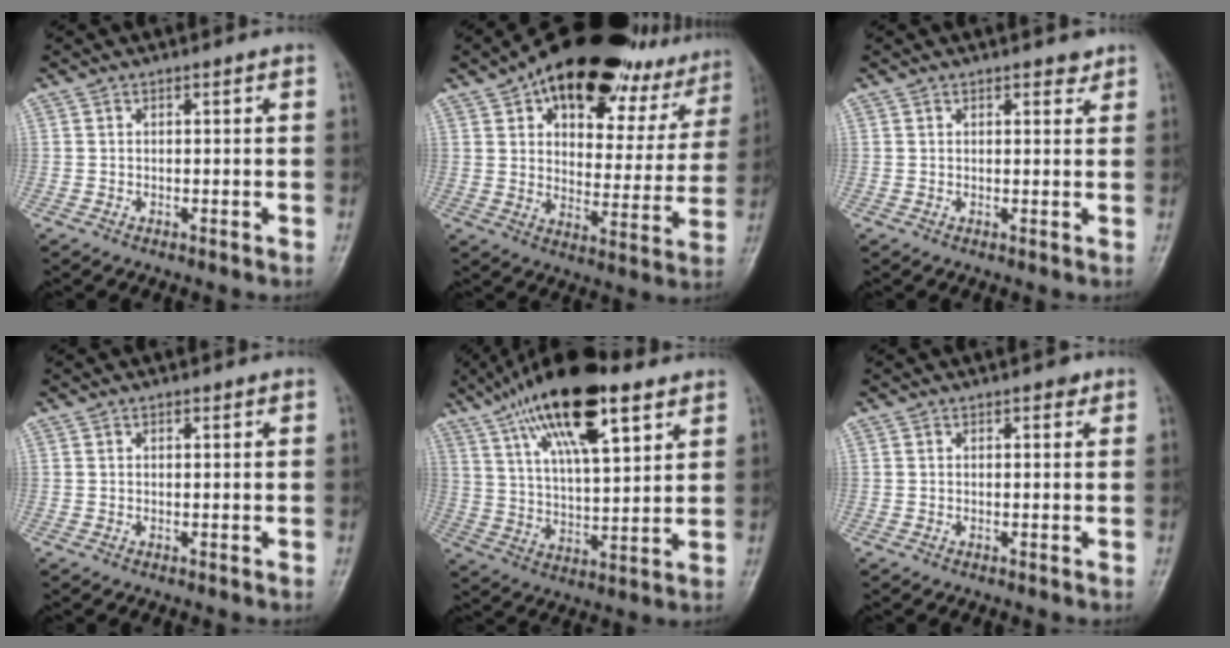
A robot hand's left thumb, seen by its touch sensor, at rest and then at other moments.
{"total": 27.4, "force": [17.3, 13.5, 16.4], "torque": [-0.190, -0.023, 0.238]}
{"total": 1.7, "force": [1.4, 0.8, 0.7], "torque": [0.003, -0.007, 0.015]}
{"total": 0.5, "force": [0.3, 0.3, 0.3], "torque": [-0.004, -0.002, 0.003]}
{"total": 20.6, "force": [11.6, 7.2, 15.4], "torque": [-0.254, -0.021, 0.205]}
{"total": 0.9, "force": [0.6, 0.6, 0.4], "torque": [0.002, -0.003, 0.003]}